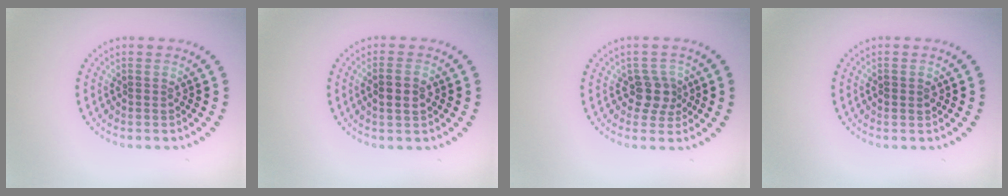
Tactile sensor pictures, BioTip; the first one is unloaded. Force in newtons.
{"total": 2.5, "press": 2.4, "slide": 0.6}
{"total": 2.3, "press": 2.0, "slide": 1.3}
{"total": 0.8, "press": 0.7, "slide": 0.1}